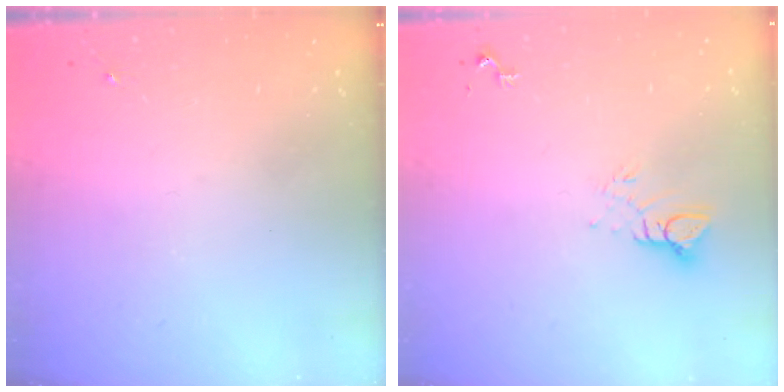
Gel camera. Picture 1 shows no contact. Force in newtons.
{"total": 5.6, "press": 5.6, "slide": 0.0}